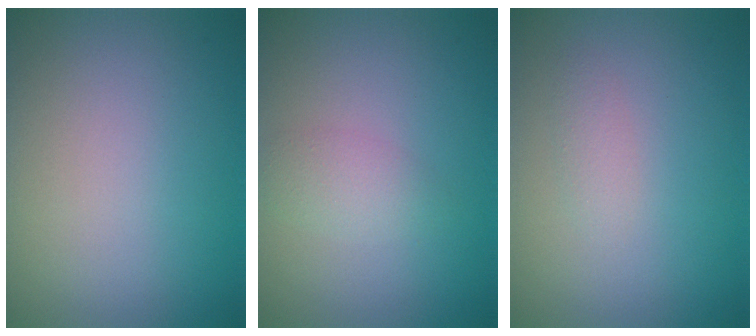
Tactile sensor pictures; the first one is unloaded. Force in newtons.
{"total": 1.8, "press": 1.8, "slide": 0.0}
{"total": 1.0, "press": 1.0, "slide": 0.0}